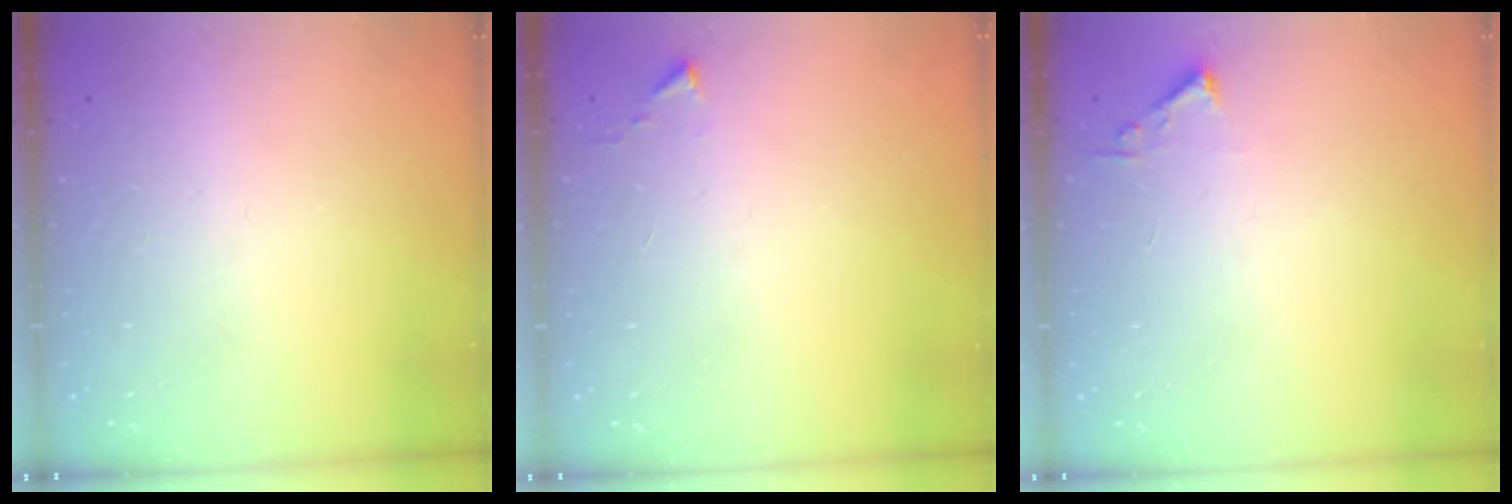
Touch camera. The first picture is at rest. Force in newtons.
{"total": 2.7, "press": 2.7, "slide": 0.5}
{"total": 2.4, "press": 2.4, "slide": 0.3}